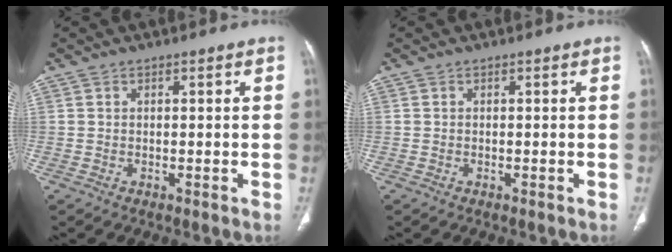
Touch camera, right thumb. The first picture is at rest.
{"total": 0.0}